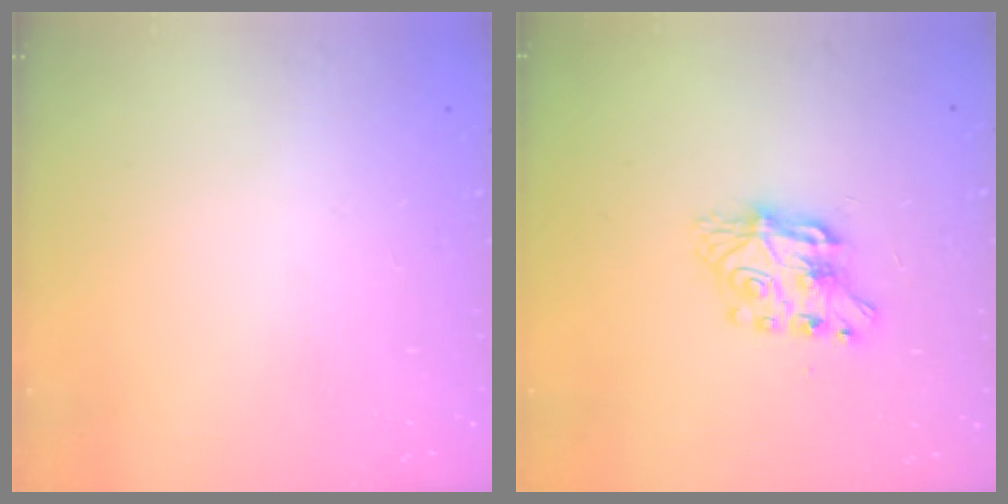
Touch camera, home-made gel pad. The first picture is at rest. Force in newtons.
{"total": 7.9, "press": 7.8, "slide": 0.6}